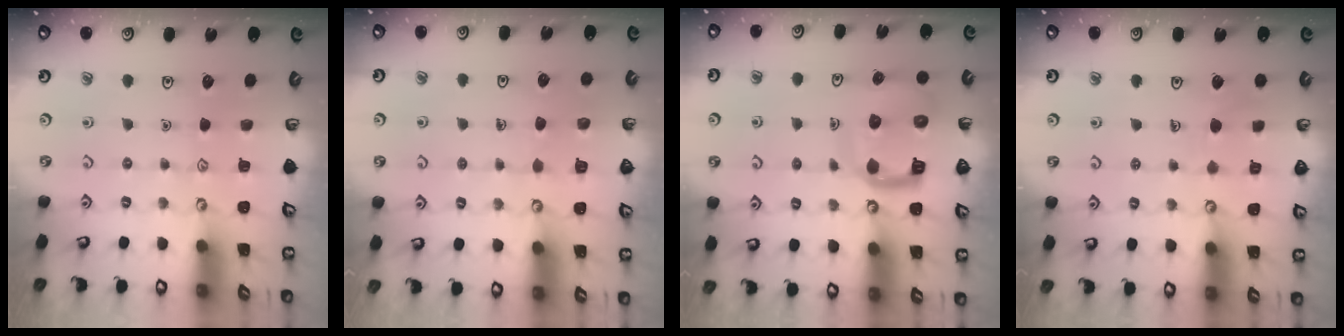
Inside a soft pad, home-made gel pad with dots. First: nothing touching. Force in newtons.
{"total": 3.0, "press": 3.0, "slide": 0.2}
{"total": 11.0, "press": 10.9, "slide": 1.3}
{"total": 4.7, "press": 4.7, "slide": 0.1}